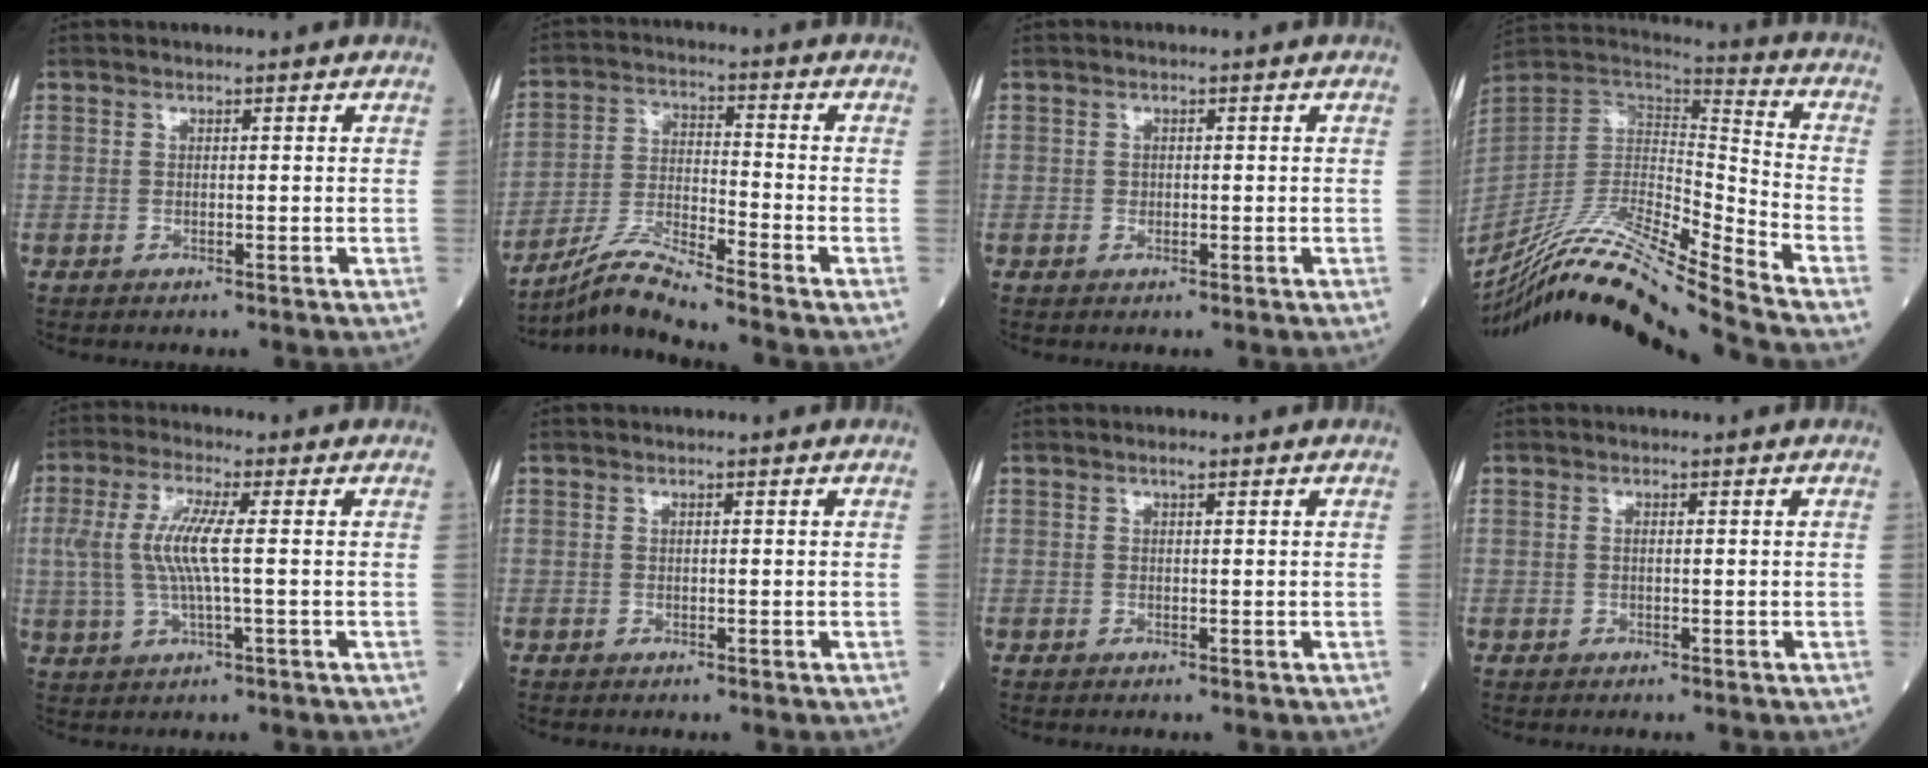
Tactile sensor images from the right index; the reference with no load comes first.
{"total": 8.0, "force": [-7.2, -1.6, 3.0], "torque": [-0.065, -0.018, -0.139]}
{"total": 0.7, "force": [-0.1, 0.6, 0.4], "torque": [-0.004, 0.001, -0.003]}
{"total": 22.6, "force": [-19.8, -1.7, 10.7], "torque": [-0.222, -0.018, -0.360]}
{"total": 7.5, "force": [0.5, 1.0, 7.4], "torque": [-0.171, 0.009, 0.008]}
{"total": 0.0}
{"total": 0.6, "force": [0.4, 0.1, 0.4], "torque": [-0.010, 0.000, 0.005]}
{"total": 0.5, "force": [0.1, 0.2, 0.5], "torque": [-0.011, 0.001, 0.000]}